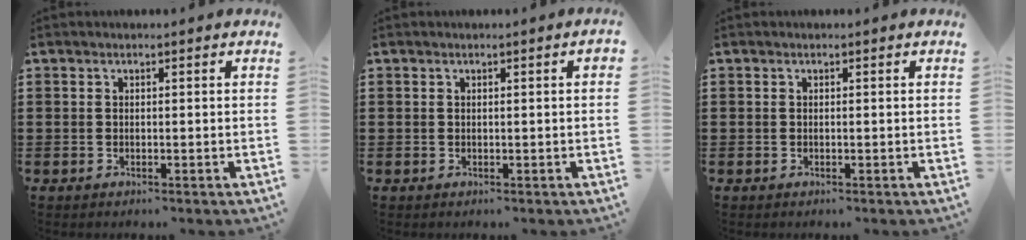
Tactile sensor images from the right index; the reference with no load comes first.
{"total": 0.6, "force": [0.0, -0.1, 0.6], "torque": [-0.009, -0.003, 0.000]}
{"total": 0.0}